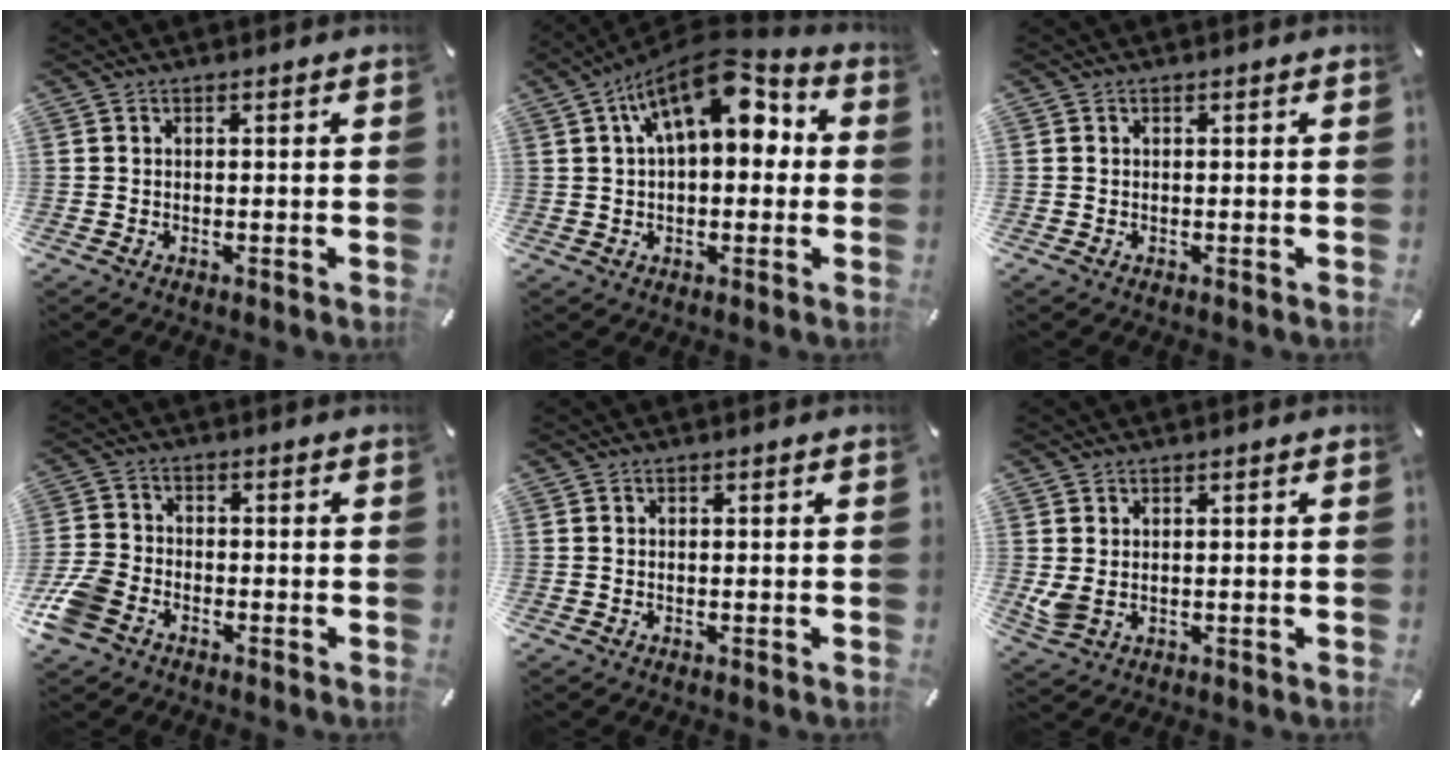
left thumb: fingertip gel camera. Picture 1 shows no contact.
{"total": 14.7, "force": [5.5, 7.8, 11.1], "torque": [-0.174, -0.010, 0.097]}
{"total": 0.0}
{"total": 7.3, "force": [-4.1, 5.1, 3.4], "torque": [-0.086, 0.016, -0.080]}
{"total": 0.0}
{"total": 2.7, "force": [0.8, 1.9, 1.8], "torque": [-0.042, -0.001, 0.017]}